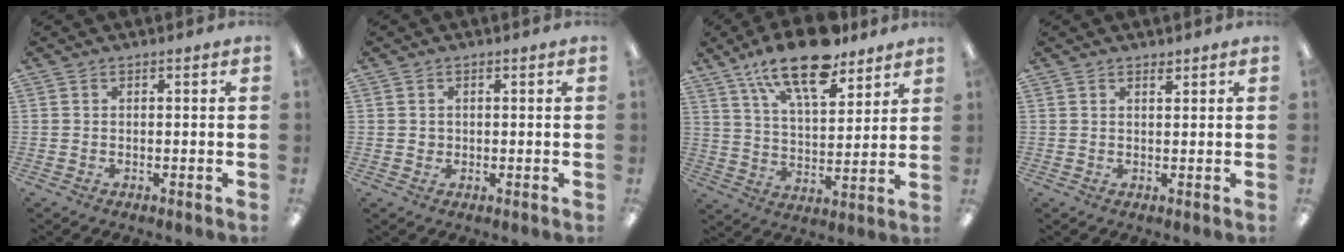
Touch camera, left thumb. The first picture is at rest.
{"total": 0.9, "force": [0.3, 0.8, 0.1], "torque": [-0.003, 0.004, 0.004]}
{"total": 17.6, "force": [12.8, 6.5, 10.2], "torque": [-0.179, -0.060, 0.218]}
{"total": 1.3, "force": [1.2, 0.4, 0.3], "torque": [-0.001, -0.005, 0.022]}